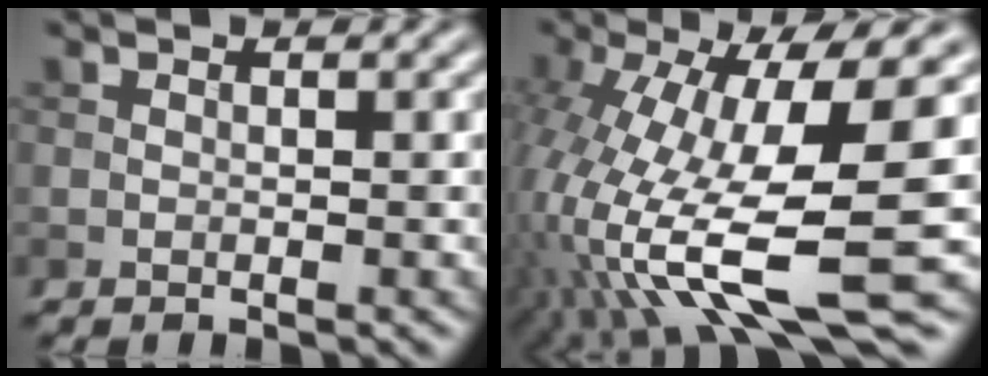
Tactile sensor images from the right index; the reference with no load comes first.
{"total": 14.7, "force": [-2.8, 4.2, 13.8], "torque": [-0.276, -0.018, -0.035]}